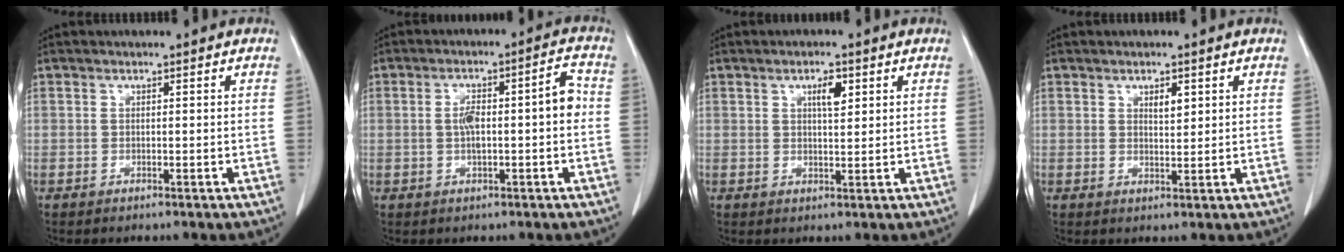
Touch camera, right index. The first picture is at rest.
{"total": 7.5, "force": [-0.2, 1.6, 7.3], "torque": [-0.124, 0.030, -0.001]}
{"total": 3.1, "force": [1.4, 0.9, 2.6], "torque": [-0.045, -0.001, 0.023]}
{"total": 2.1, "force": [1.1, 0.8, 1.7], "torque": [-0.029, -0.002, 0.020]}